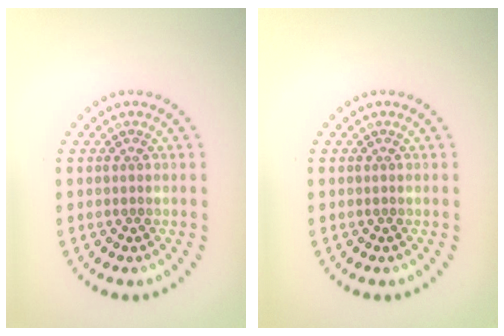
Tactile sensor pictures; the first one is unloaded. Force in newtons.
{"total": 0.0}